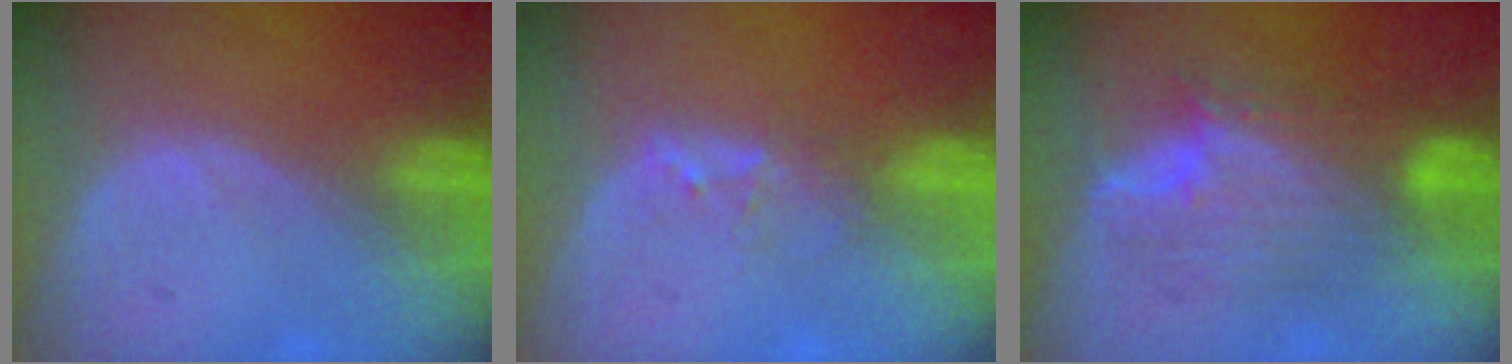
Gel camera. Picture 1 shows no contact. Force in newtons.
{"total": 2.0, "press": 1.9, "slide": 0.4}
{"total": 8.2, "press": 8.2, "slide": 0.2}